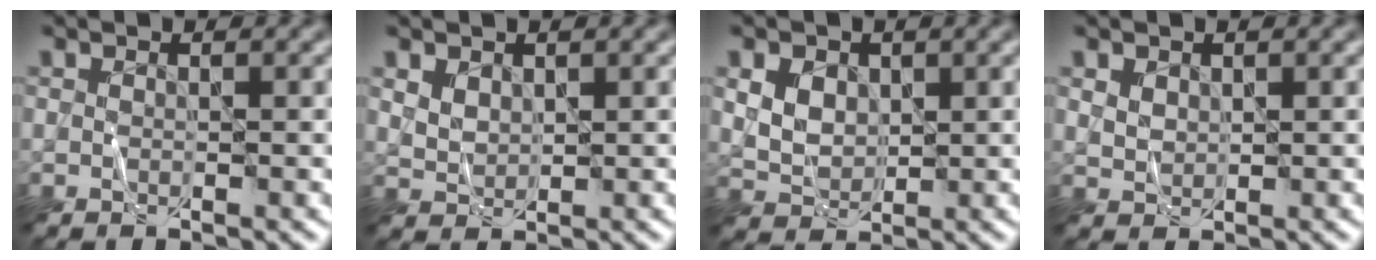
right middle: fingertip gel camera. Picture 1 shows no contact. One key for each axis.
{"total": 1.8, "fx": 1.0, "fy": 1.2, "fz": 0.9, "tx": -0.022, "ty": -0.001, "tz": 0.025}
{"total": 4.9, "fx": 1.8, "fy": 3.7, "fz": 2.6, "tx": -0.058, "ty": 0.015, "tz": 0.030}
{"total": 1.5, "fx": 0.8, "fy": 1.1, "fz": 0.6, "tx": -0.016, "ty": 0.000, "tz": 0.019}